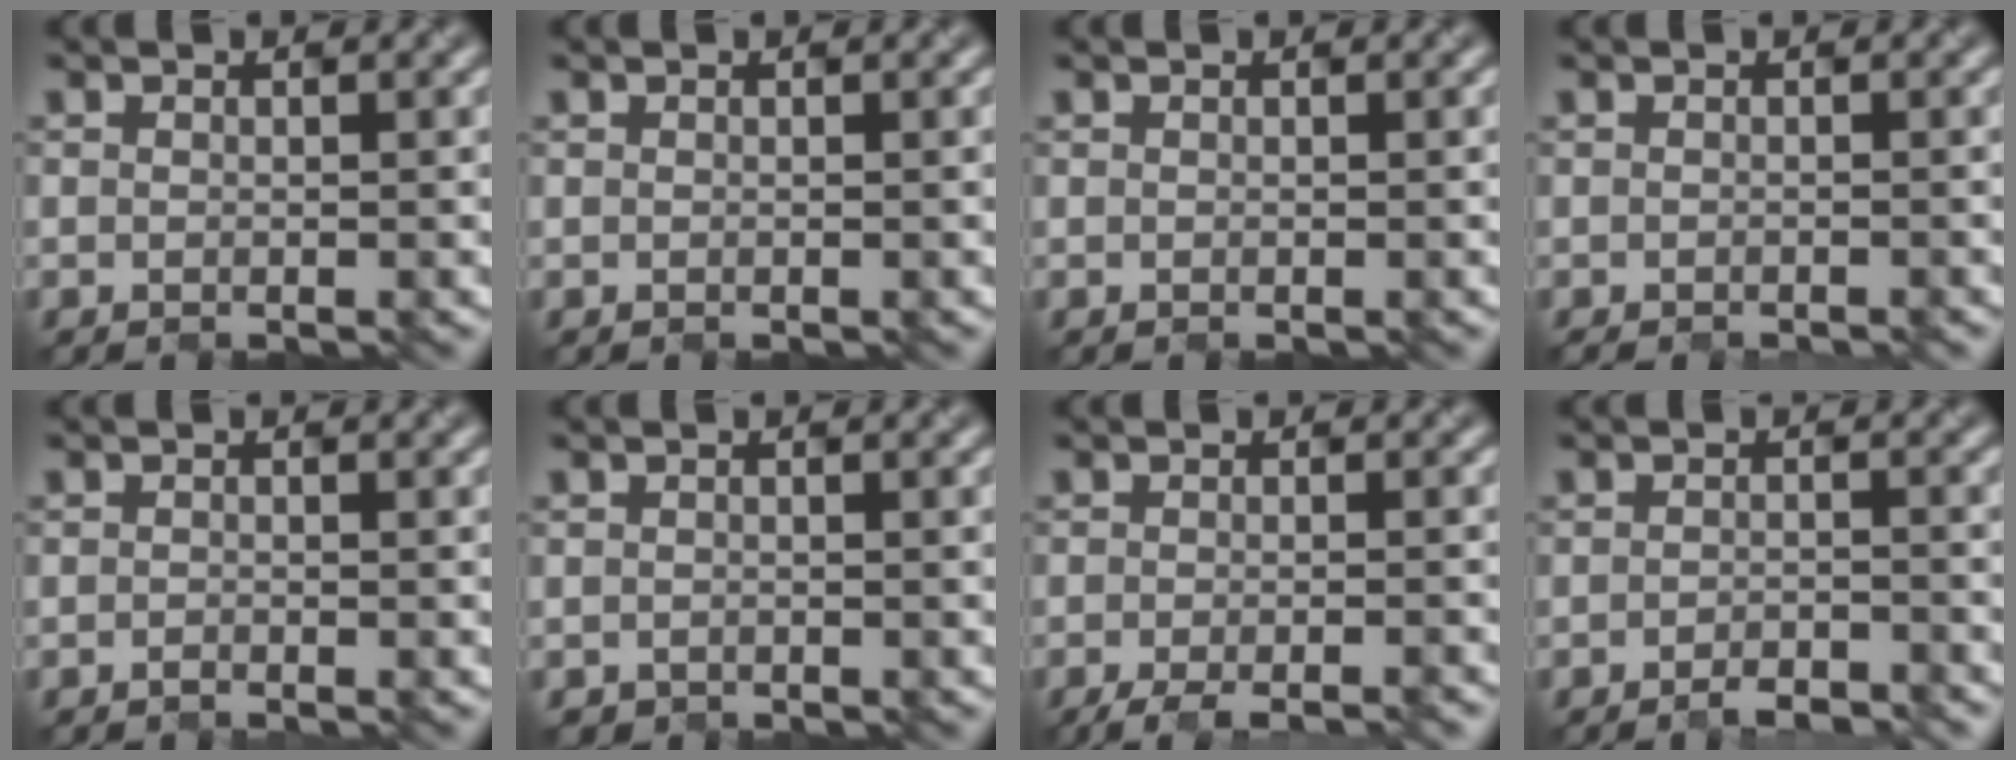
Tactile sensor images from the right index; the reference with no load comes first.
{"total": 0.0}
{"total": 0.0}
{"total": 0.5, "force": [-0.3, 0.2, 0.4], "torque": [0.005, 0.006, -0.006]}
{"total": 0.6, "force": [-0.6, -0.1, 0.1], "torque": [-0.004, 0.003, -0.010]}
{"total": 0.5, "force": [-0.4, 0.0, -0.3], "torque": [0.005, 0.000, 0.001]}
{"total": 3.1, "force": [-1.9, 0.6, 2.4], "torque": [-0.022, -0.002, -0.027]}
{"total": 2.0, "force": [-1.8, 0.1, 0.7], "torque": [-0.011, -0.001, -0.032]}